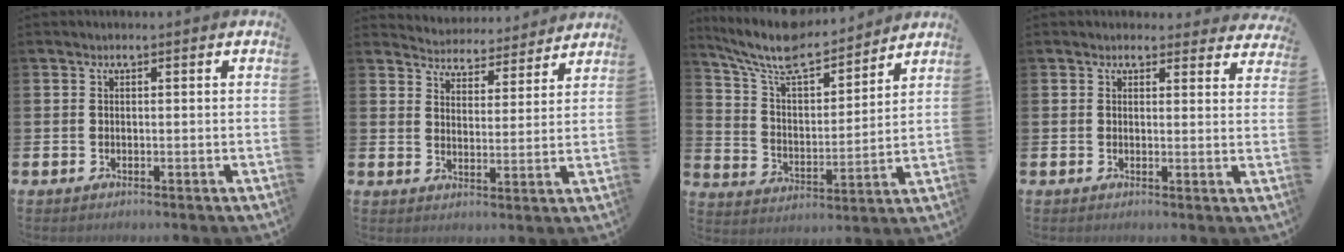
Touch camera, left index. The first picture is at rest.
{"total": 4.8, "force": [4.6, 1.0, -0.5], "torque": [-0.009, -0.040, 0.079]}
{"total": 10.2, "force": [9.3, 2.4, 3.4], "torque": [-0.104, -0.060, 0.162]}
{"total": 2.4, "force": [2.2, 0.9, 0.0], "torque": [0.006, -0.009, 0.037]}